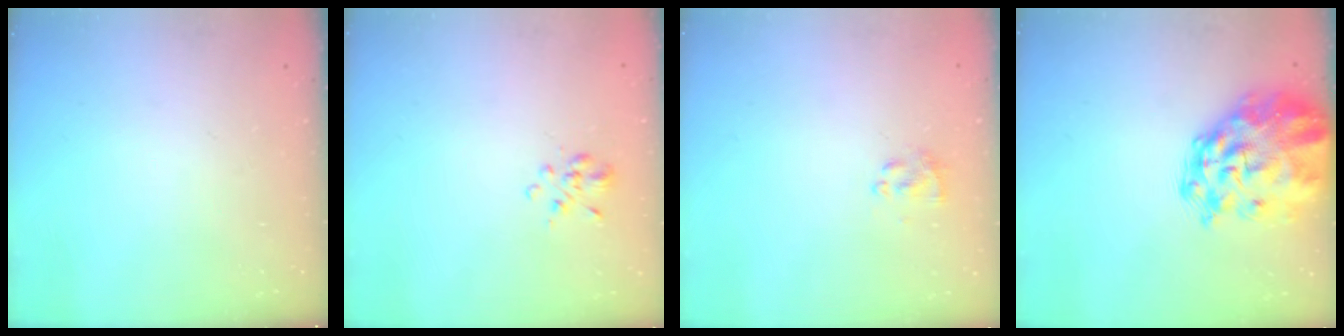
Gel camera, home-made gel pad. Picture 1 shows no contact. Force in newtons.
{"total": 2.8, "press": 2.6, "slide": 1.2}
{"total": 1.4, "press": 1.3, "slide": 0.6}
{"total": 12.3, "press": 11.7, "slide": 4.0}